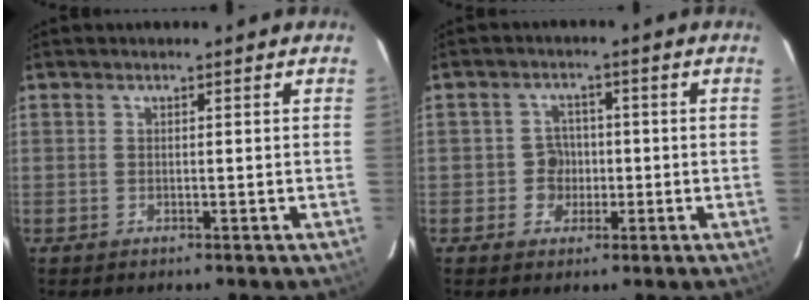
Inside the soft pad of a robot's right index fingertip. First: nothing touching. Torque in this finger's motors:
{"motor_torque": [0.17, 0.11, 0.05, 0.02]}